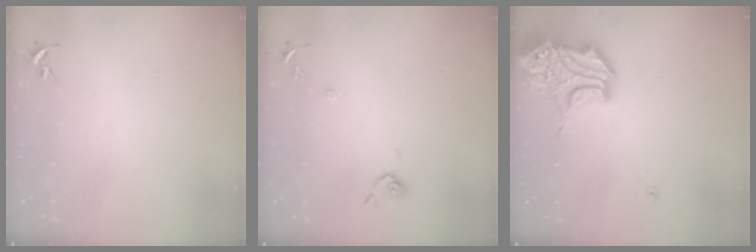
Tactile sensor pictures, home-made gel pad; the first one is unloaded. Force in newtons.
{"total": 8.6, "press": 8.6, "slide": 0.7}
{"total": 19.9, "press": 19.7, "slide": 3.3}